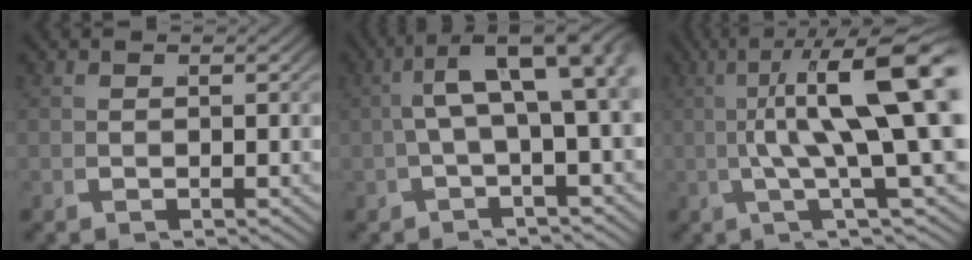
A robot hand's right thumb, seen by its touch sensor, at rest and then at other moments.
{"total": 7.3, "force": [1.5, 2.6, 6.6], "torque": [-0.091, 0.035, 0.004]}
{"total": 11.6, "force": [1.9, 3.4, 10.9], "torque": [-0.146, 0.014, 0.012]}